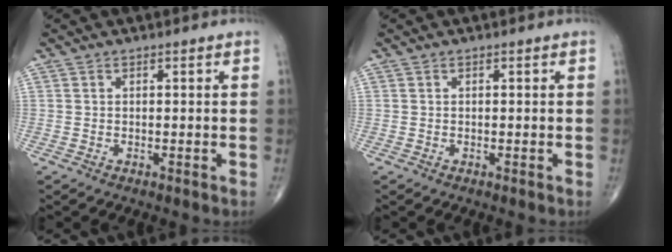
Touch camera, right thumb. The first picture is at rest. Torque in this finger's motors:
{"motor_torque": [-0.07, 0.10, -0.16, -0.06, 0.01]}